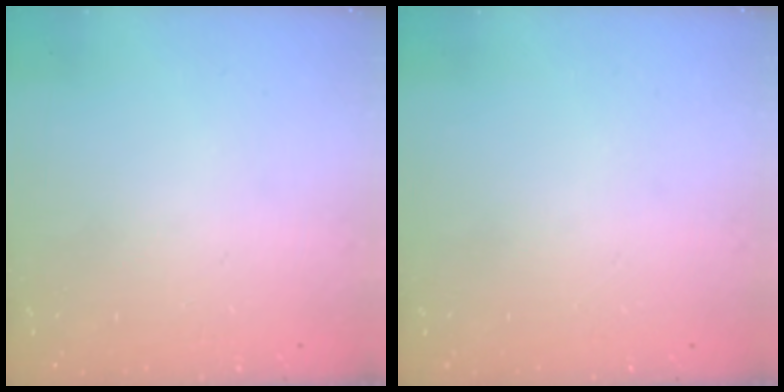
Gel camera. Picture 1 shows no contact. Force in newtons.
{"total": 0.0}